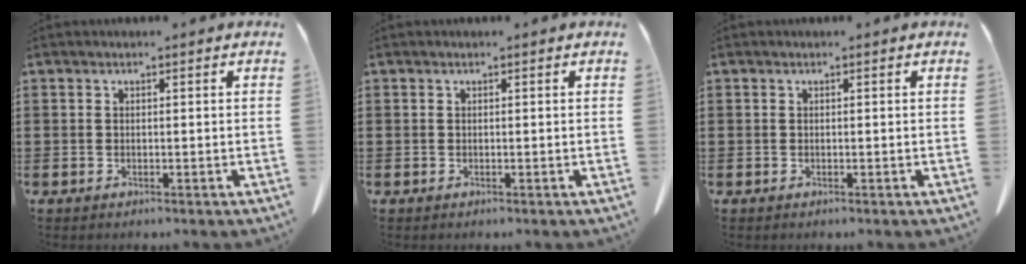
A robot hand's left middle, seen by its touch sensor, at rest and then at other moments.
{"total": 0.0}
{"total": 0.0}